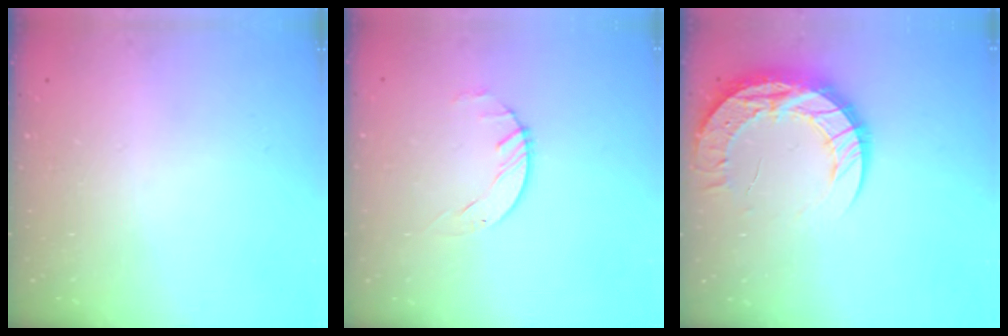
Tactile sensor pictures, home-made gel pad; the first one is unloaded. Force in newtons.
{"total": 1.4, "press": 1.4, "slide": 0.2}
{"total": 15.4, "press": 15.4, "slide": 1.1}